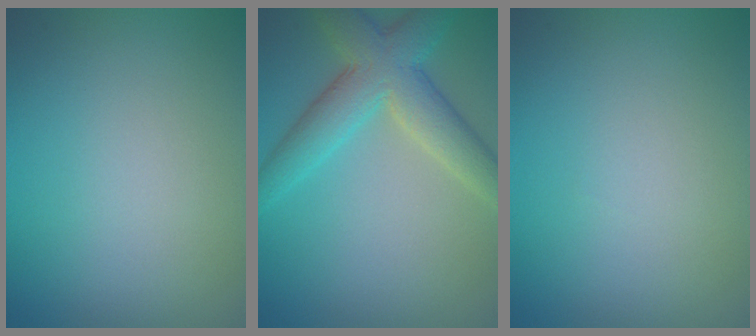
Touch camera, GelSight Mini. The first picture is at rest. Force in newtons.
{"total": 5.9, "press": 5.9, "slide": 0.3}
{"total": 0.0}